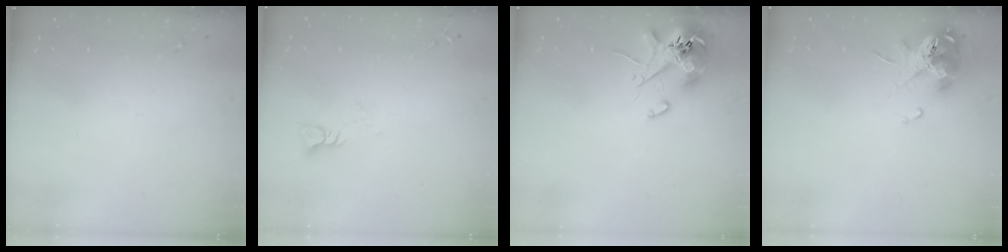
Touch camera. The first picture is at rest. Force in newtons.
{"total": 3.5, "press": 3.5, "slide": 0.3}
{"total": 11.8, "press": 11.6, "slide": 1.8}
{"total": 11.8, "press": 11.7, "slide": 1.4}